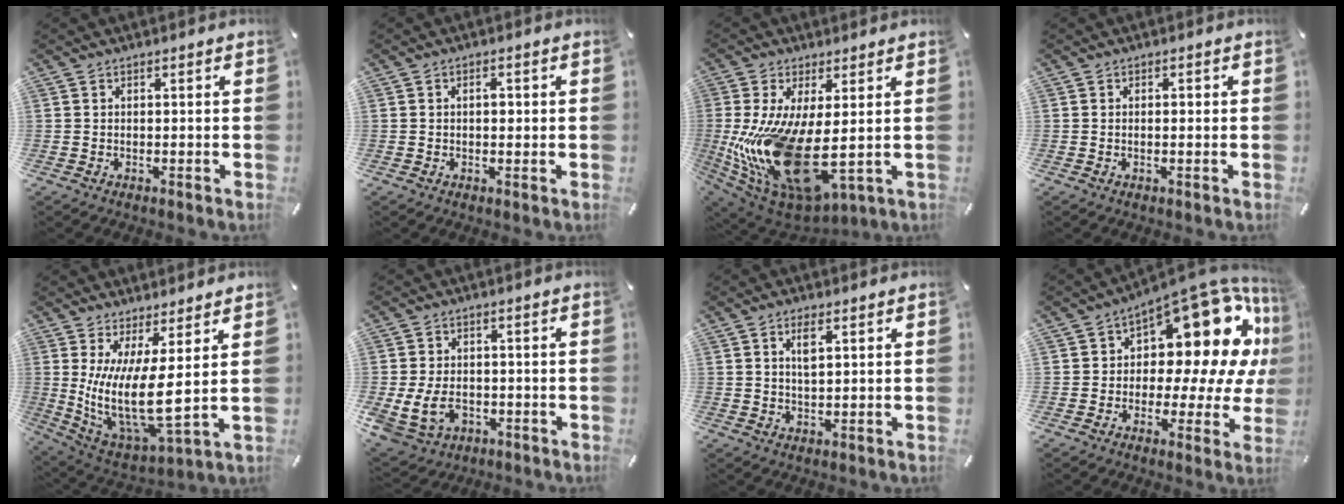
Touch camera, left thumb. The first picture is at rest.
{"total": 2.0, "force": [0.2, 1.2, 1.5], "torque": [-0.024, 0.000, 0.001]}
{"total": 20.9, "force": [-0.5, 9.4, 18.6], "torque": [-0.378, -0.043, 0.011]}
{"total": 1.1, "force": [-0.2, 0.4, 1.0], "torque": [-0.021, 0.001, -0.004]}
{"total": 16.4, "force": [2.8, 5.4, 15.2], "torque": [-0.323, -0.048, 0.056]}
{"total": 8.4, "force": [-1.7, 6.9, 4.6], "torque": [-0.098, 0.010, -0.025]}
{"total": 3.9, "force": [1.4, 1.7, 3.3], "torque": [-0.071, 0.001, 0.018]}
{"total": 19.4, "force": [8.2, 10.4, 14.2], "torque": [-0.172, -0.087, 0.140]}